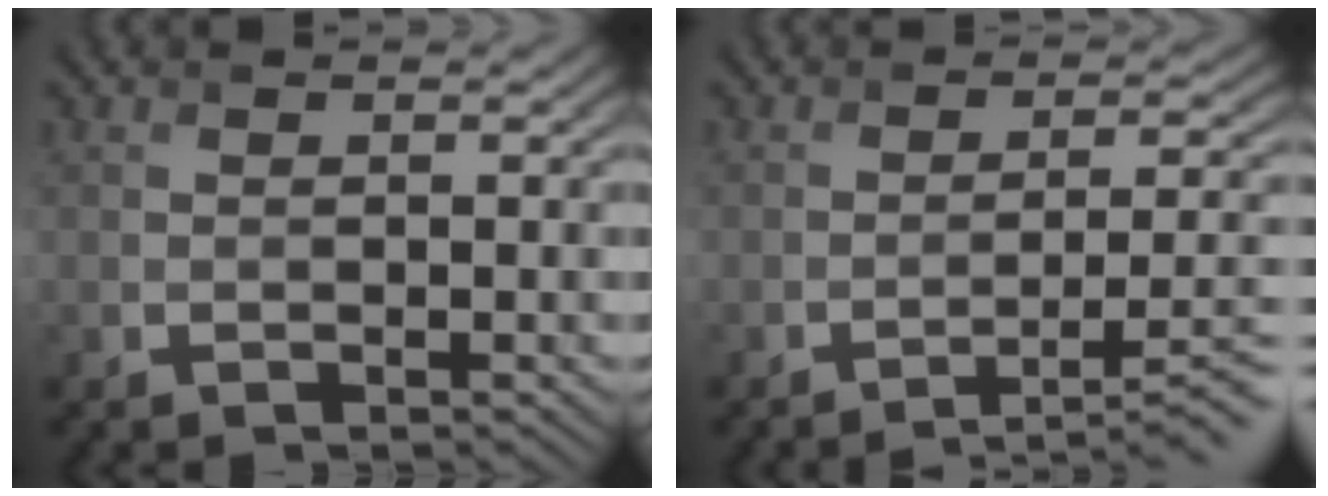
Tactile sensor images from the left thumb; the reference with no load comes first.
{"total": 6.6, "force": [-4.0, 1.5, 5.0], "torque": [-0.076, -0.001, -0.056]}